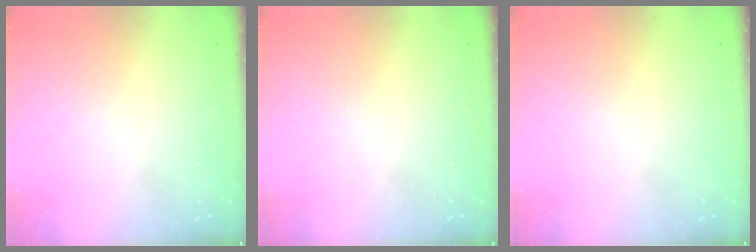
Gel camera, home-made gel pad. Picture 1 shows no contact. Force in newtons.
{"total": 0.0}
{"total": 0.0}